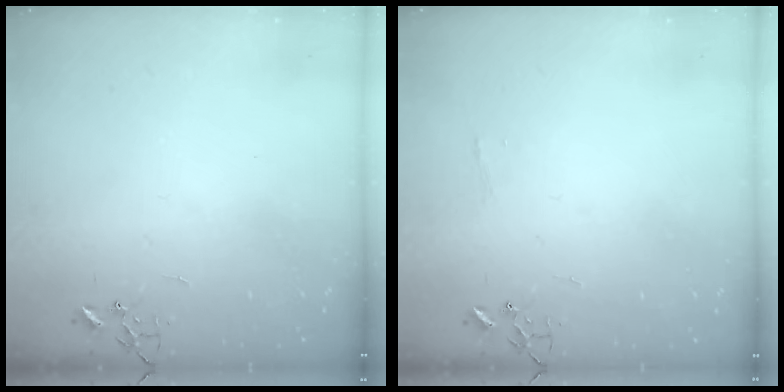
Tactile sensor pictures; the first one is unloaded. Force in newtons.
{"total": 3.7, "press": 3.7, "slide": 0.4}